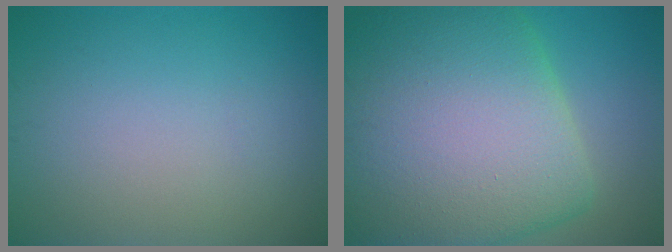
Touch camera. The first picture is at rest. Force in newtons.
{"total": 15.9, "press": 15.9, "slide": 1.0}